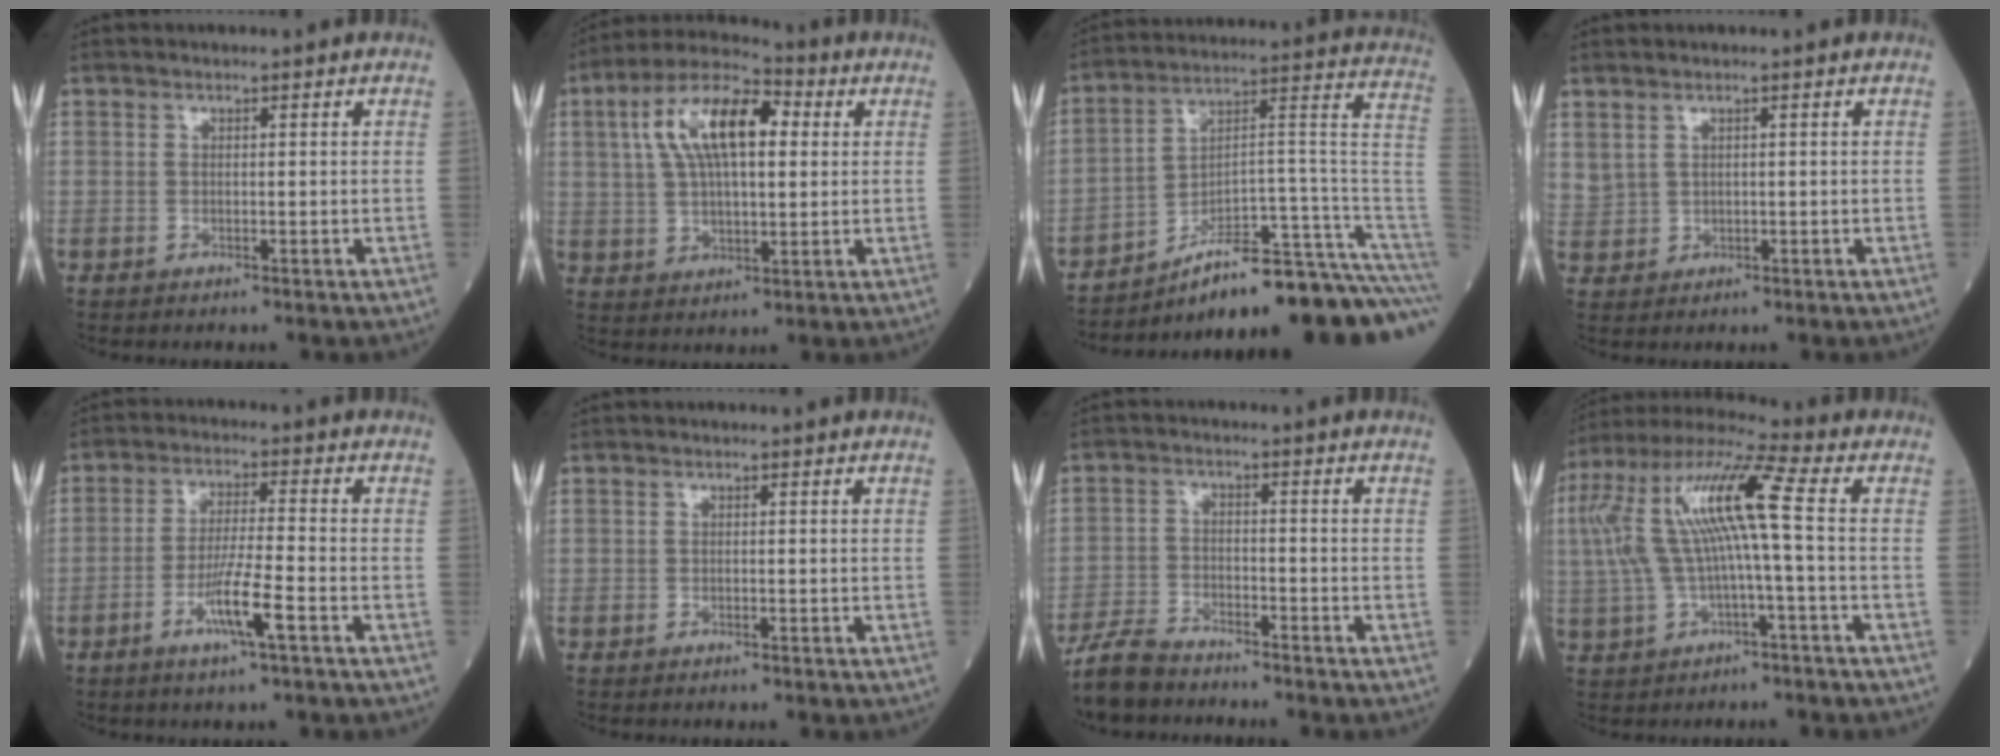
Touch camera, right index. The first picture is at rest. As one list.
[{"total": 13.4, "force": [3.6, 5.2, 11.9], "torque": [-0.229, 0.033, 0.058]}, {"total": 20.3, "force": [-16.2, 1.7, 12.2], "torque": [-0.095, 0.060, -0.238]}, {"total": 3.5, "force": [1.7, 2.6, 1.7], "torque": [-0.048, 0.005, 0.046]}, {"total": 7.1, "force": [-3.1, -0.1, 6.3], "torque": [-0.122, -0.008, -0.060]}, {"total": 0.0}, {"total": 6.6, "force": [-6.2, 1.6, 1.8], "torque": [-0.040, -0.019, -0.118]}, {"total": 14.9, "force": [1.1, 1.7, 14.8], "torque": [-0.308, 0.039, 0.016]}]